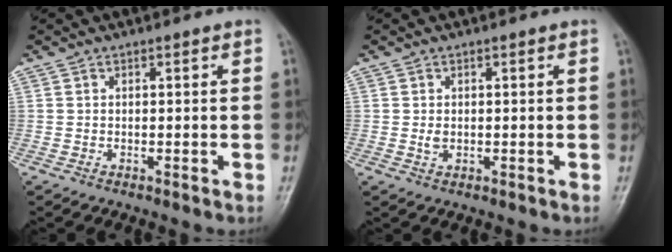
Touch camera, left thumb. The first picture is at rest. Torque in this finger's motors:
{"motor_torque": [-0.03, 0.09, 0.03, 0.10, 0.05]}